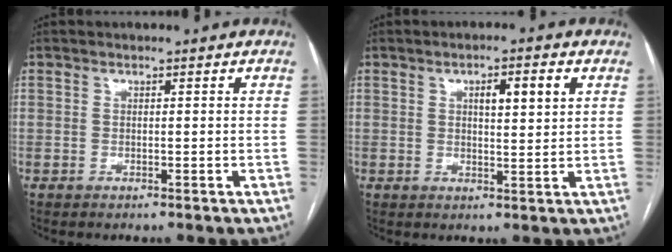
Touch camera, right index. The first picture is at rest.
{"total": 4.9, "force": [1.8, 0.9, 4.5], "torque": [-0.074, 0.006, 0.030]}